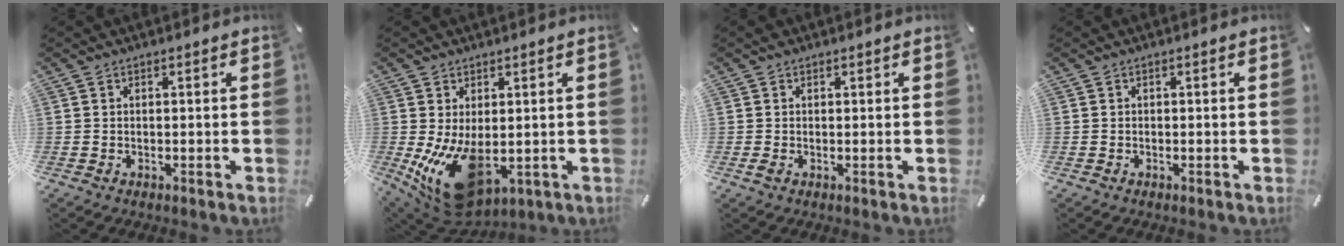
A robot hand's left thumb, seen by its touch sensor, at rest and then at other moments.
{"total": 12.9, "force": [-1.4, 7.1, 10.7], "torque": [-0.191, -0.016, -0.011]}
{"total": 1.5, "force": [0.4, 1.4, 0.4], "torque": [-0.007, 0.004, 0.009]}
{"total": 0.0}